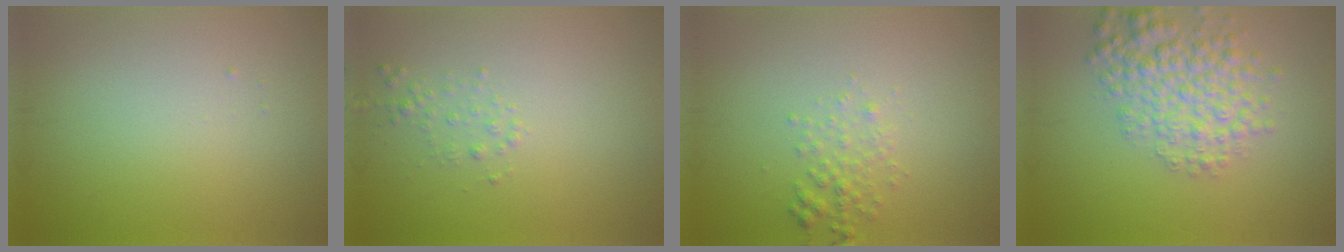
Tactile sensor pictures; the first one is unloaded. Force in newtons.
{"total": 1.0, "press": 1.0, "slide": 0.0}
{"total": 1.8, "press": 1.8, "slide": 0.1}
{"total": 5.2, "press": 5.2, "slide": 0.2}